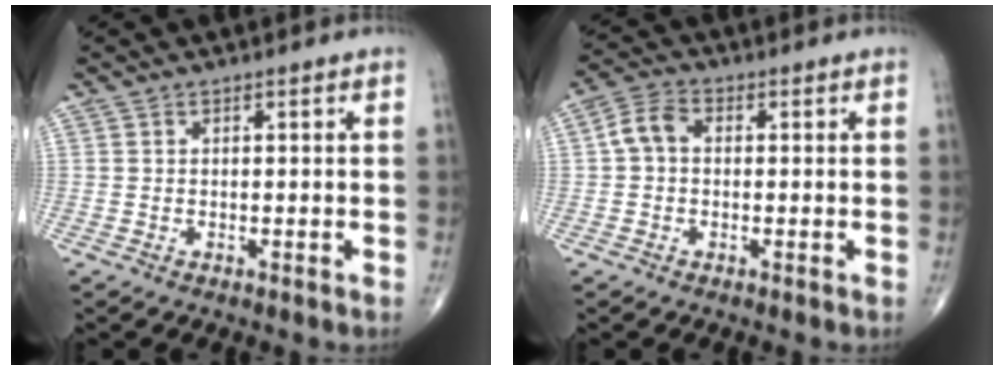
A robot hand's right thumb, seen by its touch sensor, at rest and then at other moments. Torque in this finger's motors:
{"motor_torque": [-0.29, 0.43, 0.23, -0.29, 0.06]}